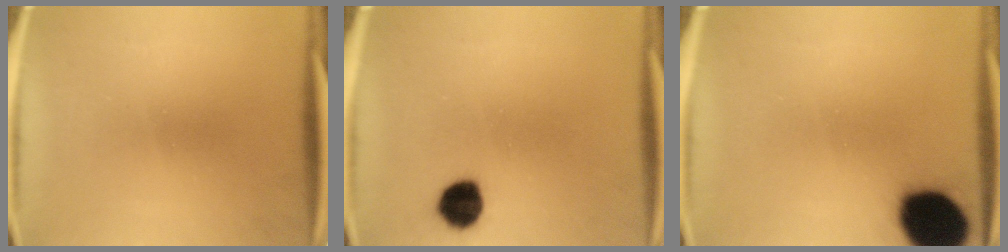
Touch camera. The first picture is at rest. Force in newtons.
{"total": 6.7}
{"total": 18.7}